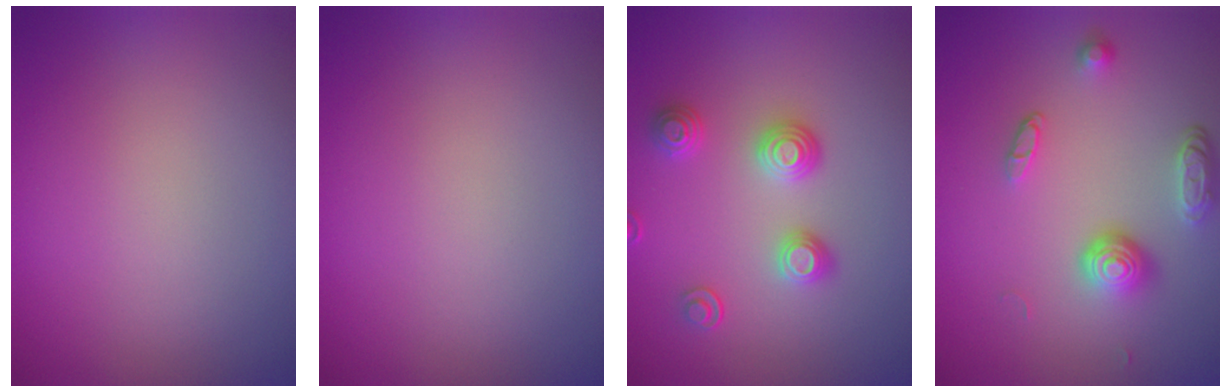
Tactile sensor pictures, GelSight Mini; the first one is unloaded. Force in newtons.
{"total": 0.0}
{"total": 3.0, "press": 2.6, "slide": 1.3}
{"total": 3.7, "press": 2.7, "slide": 2.6}